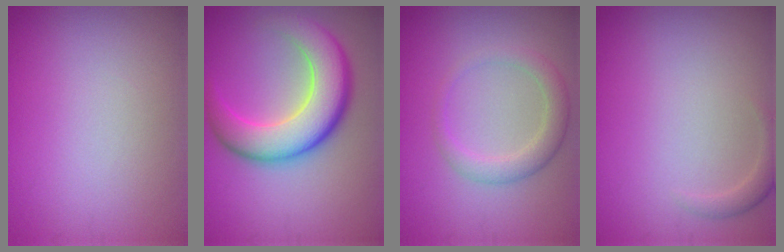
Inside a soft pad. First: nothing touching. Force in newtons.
{"total": 8.0, "press": 8.0, "slide": 0.6}
{"total": 2.6, "press": 2.6, "slide": 0.4}
{"total": 1.2, "press": 1.2, "slide": 0.1}